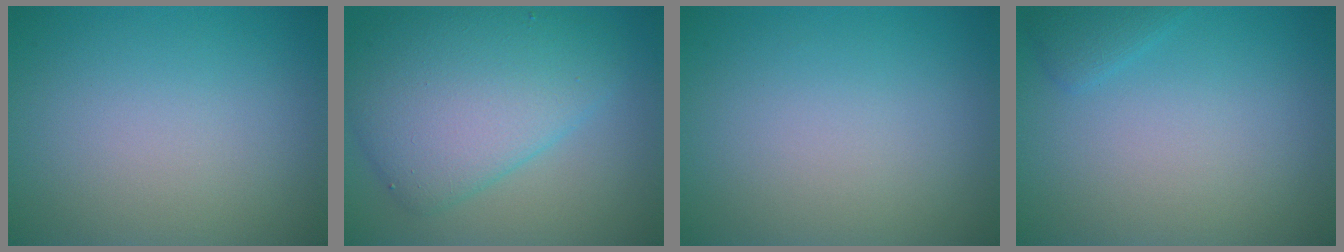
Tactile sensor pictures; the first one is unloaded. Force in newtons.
{"total": 7.8, "press": 7.8, "slide": 0.2}
{"total": 0.0}
{"total": 1.1, "press": 1.1, "slide": 0.0}